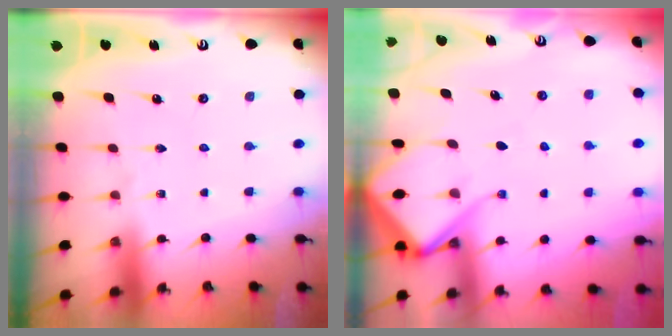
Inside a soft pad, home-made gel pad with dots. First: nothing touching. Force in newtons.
{"total": 7.7, "press": 7.7, "slide": 0.7}